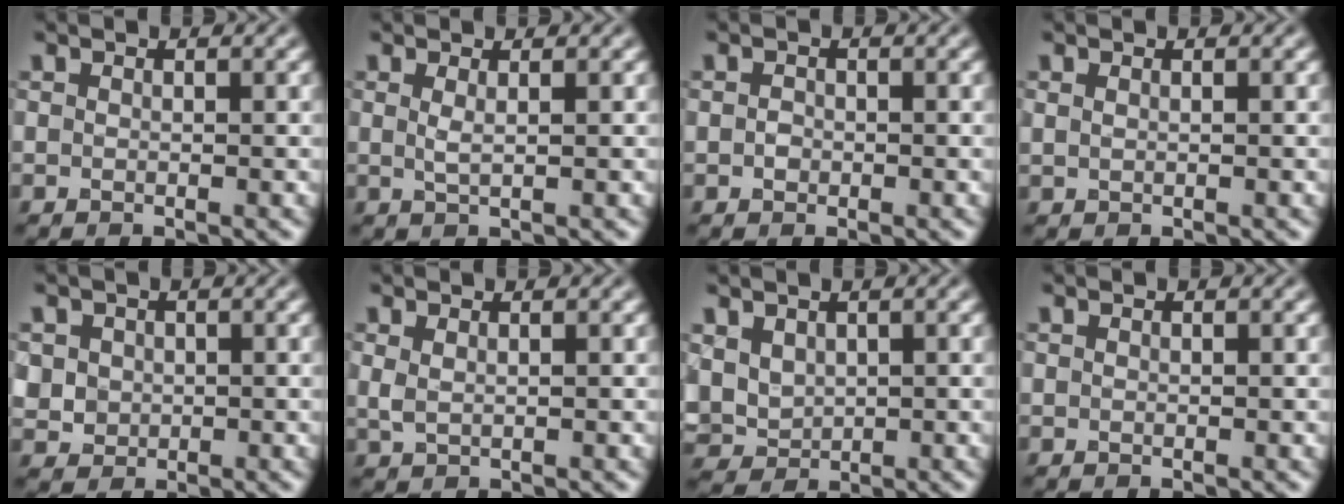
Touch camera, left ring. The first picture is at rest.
{"total": 1.2, "force": [0.4, 0.3, 1.0], "torque": [-0.019, -0.002, 0.006]}
{"total": 0.8, "force": [-0.1, 0.7, 0.4], "torque": [-0.007, -0.003, -0.004]}
{"total": 0.6, "force": [0.4, 0.3, 0.4], "torque": [-0.011, -0.003, 0.009]}
{"total": 2.5, "force": [0.4, 2.3, 0.7], "torque": [-0.019, 0.002, 0.019]}
{"total": 1.1, "force": [0.6, 0.5, 0.9], "torque": [-0.022, -0.002, 0.015]}
{"total": 3.4, "force": [0.9, 2.8, 1.8], "torque": [-0.044, -0.007, 0.028]}
{"total": 0.0}